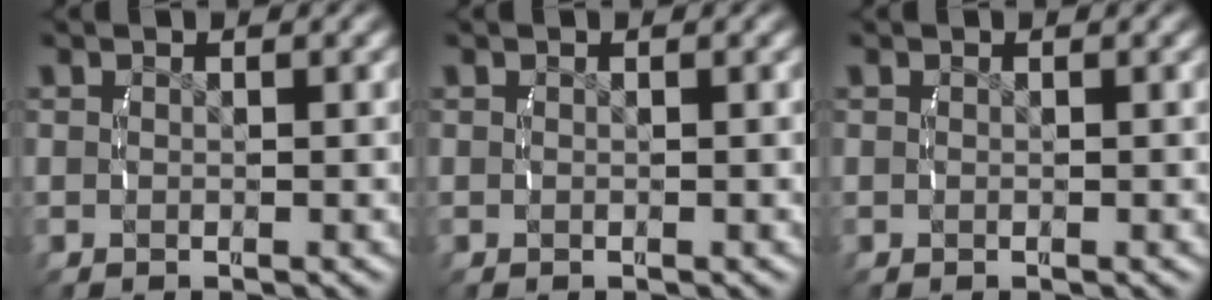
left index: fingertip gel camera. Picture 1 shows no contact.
{"total": 0.0}
{"total": 0.0}